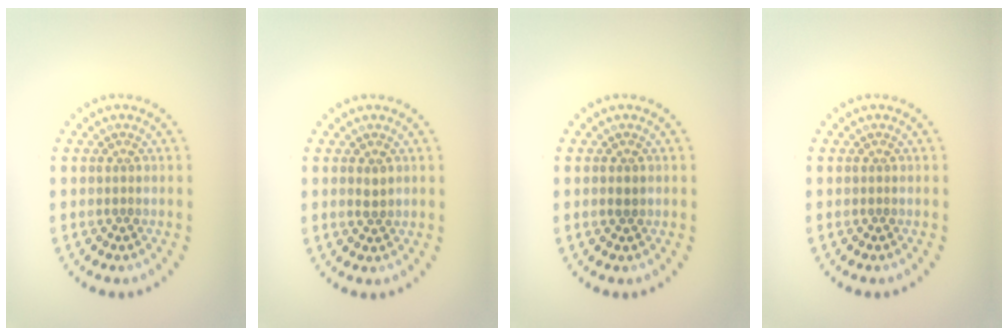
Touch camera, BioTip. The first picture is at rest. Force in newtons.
{"total": 1.0, "press": 1.0, "slide": 0.2}
{"total": 0.8, "press": 0.8, "slide": 0.1}
{"total": 0.0}